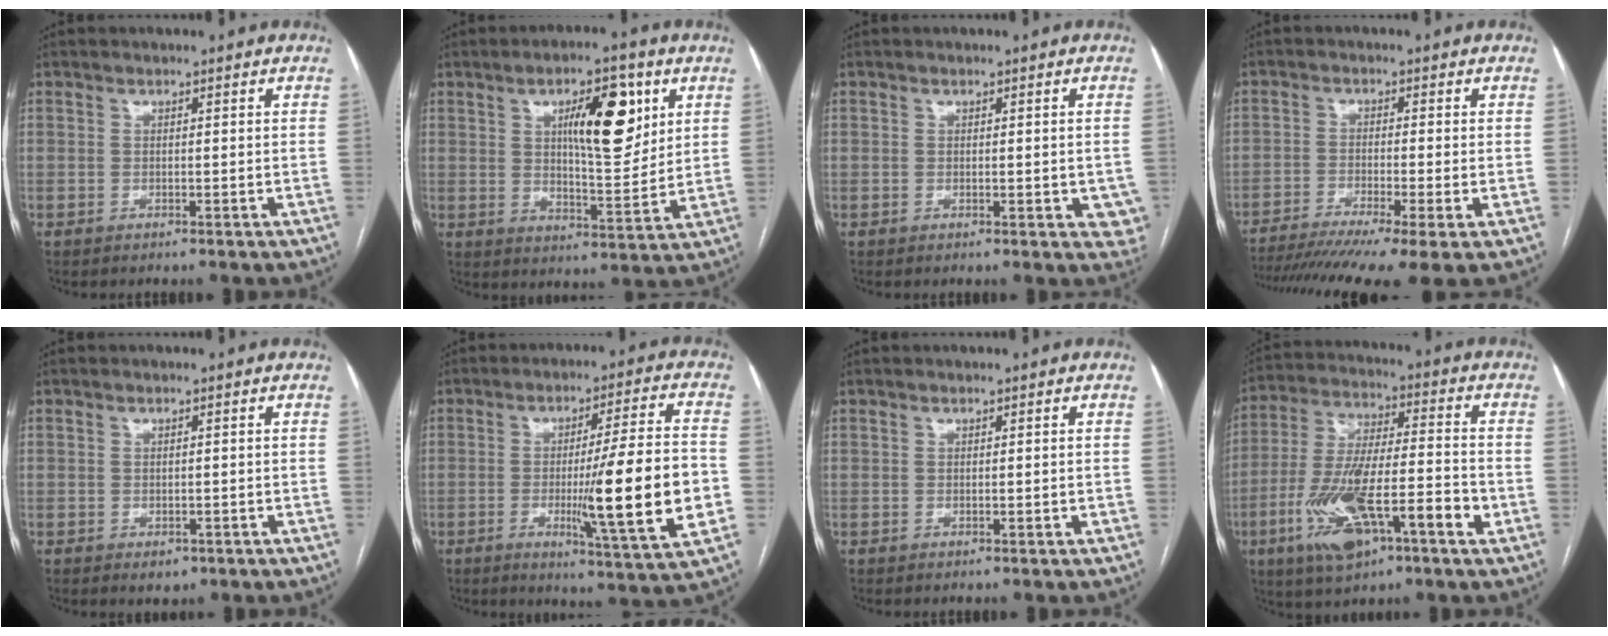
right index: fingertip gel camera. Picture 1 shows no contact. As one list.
[{"total": 11.9, "force": [4.5, 3.5, 10.4], "torque": [-0.161, 0.005, 0.073]}, {"total": 4.1, "force": [-0.5, 1.9, 3.6], "torque": [-0.026, -0.001, -0.004]}, {"total": 13.9, "force": [-10.1, 0.0, 9.5], "torque": [-0.149, -0.027, -0.163]}, {"total": 2.0, "force": [-1.0, 1.4, 1.0], "torque": [-0.007, 0.001, -0.004]}, {"total": 16.8, "force": [-3.1, -0.3, 16.5], "torque": [-0.250, -0.021, -0.049]}, {"total": 0.0}, {"total": 16.6, "force": [-6.6, 4.5, 14.5], "torque": [-0.284, 0.001, -0.109]}]